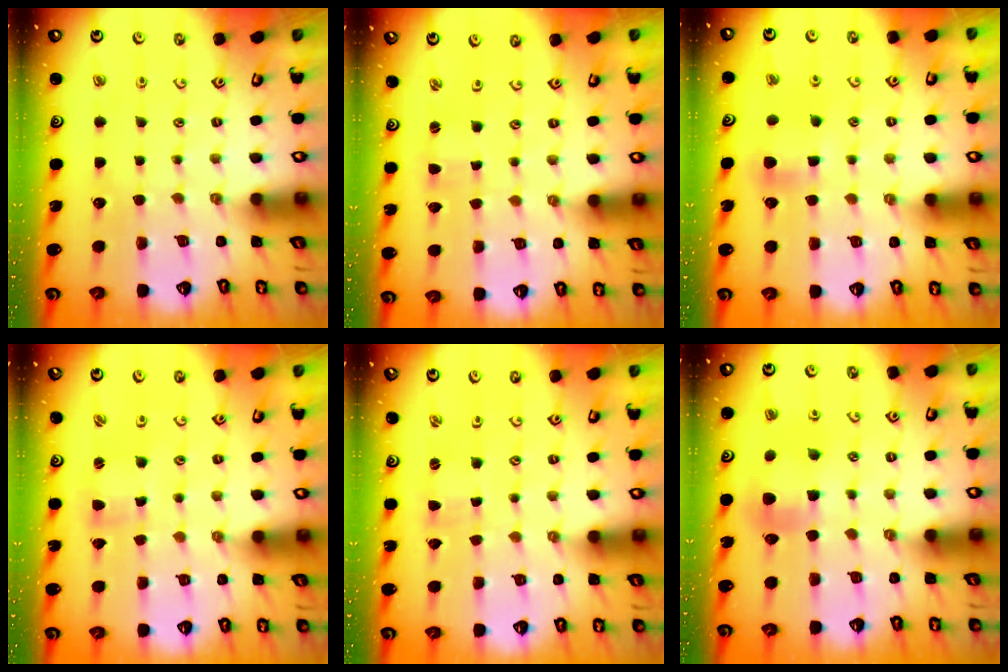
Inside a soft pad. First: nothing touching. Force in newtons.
{"total": 1.4, "press": 1.3, "slide": 0.3}
{"total": 6.5, "press": 6.5, "slide": 0.6}
{"total": 2.2, "press": 2.2, "slide": 0.3}
{"total": 0.0}
{"total": 6.0, "press": 5.9, "slide": 0.5}